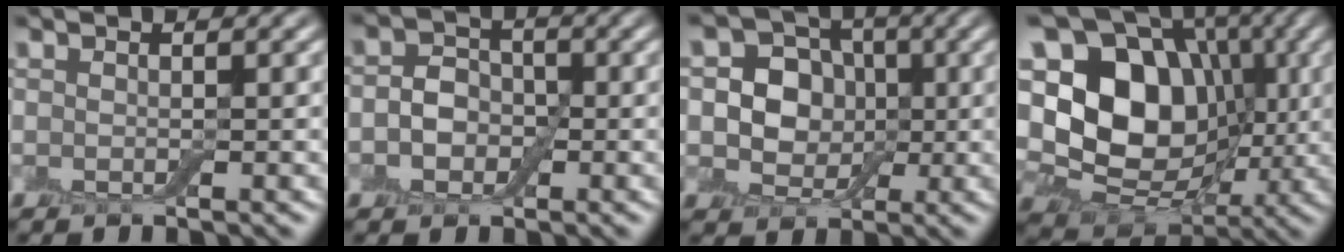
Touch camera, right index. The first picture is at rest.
{"total": 3.1, "force": [-0.6, 2.5, 1.7], "torque": [-0.014, 0.001, -0.025]}
{"total": 6.1, "force": [0.5, 5.3, 3.0], "torque": [-0.036, 0.009, -0.012]}
{"total": 16.4, "force": [1.1, 13.0, 10.0], "torque": [-0.182, 0.027, 0.014]}